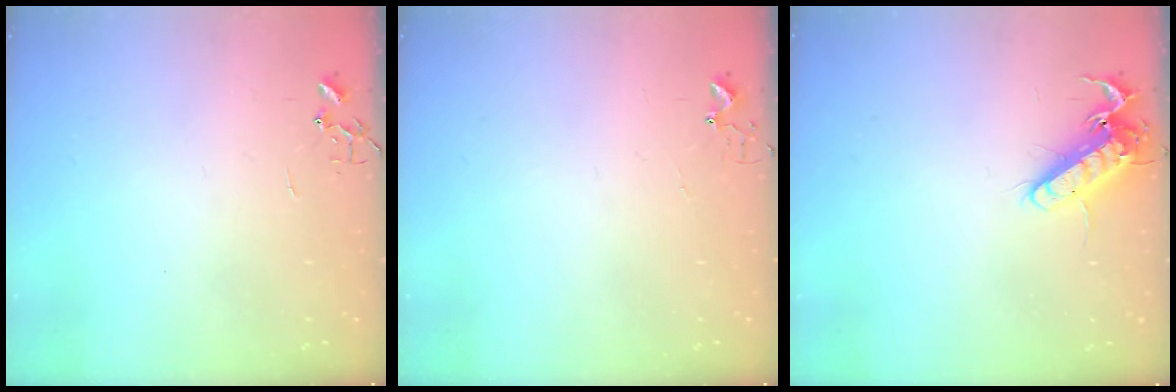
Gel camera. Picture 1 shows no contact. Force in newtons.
{"total": 2.9, "press": 2.9, "slide": 0.3}
{"total": 13.5, "press": 13.3, "slide": 1.9}